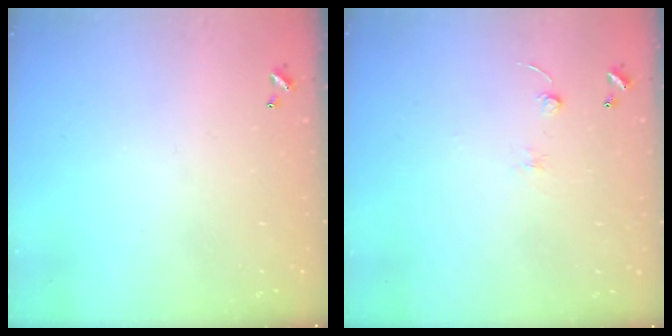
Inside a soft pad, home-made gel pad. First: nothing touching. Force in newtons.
{"total": 2.5, "press": 2.4, "slide": 0.8}